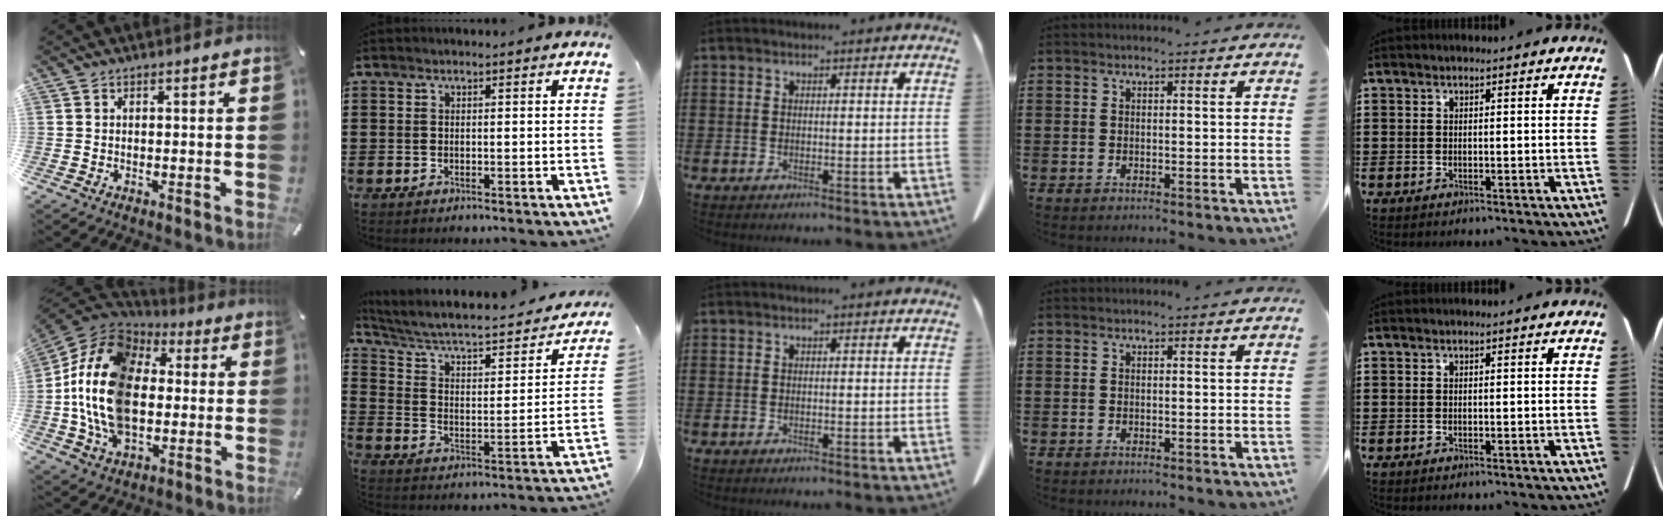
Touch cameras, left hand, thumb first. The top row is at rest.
{"thumb": {"total": 21.1, "force": [-2.0, 15.1, 14.7], "torque": [-0.324, 0.019, -0.042]}, "index": {"total": 4.8, "force": [3.7, 1.4, 2.8], "torque": [-0.073, -0.034, 0.053]}}